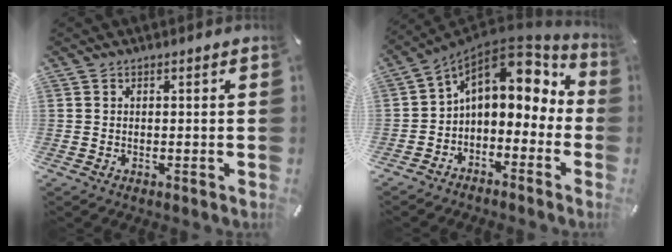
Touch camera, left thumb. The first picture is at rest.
{"total": 13.1, "force": [3.9, 9.0, 8.7], "torque": [-0.138, -0.020, 0.064]}